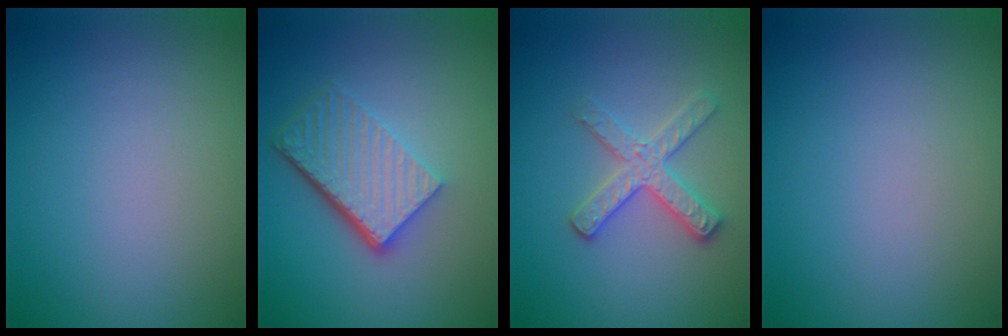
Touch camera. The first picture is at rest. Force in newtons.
{"total": 6.1, "press": 4.1, "slide": 4.5}
{"total": 3.0, "press": 2.8, "slide": 1.0}
{"total": 0.0}